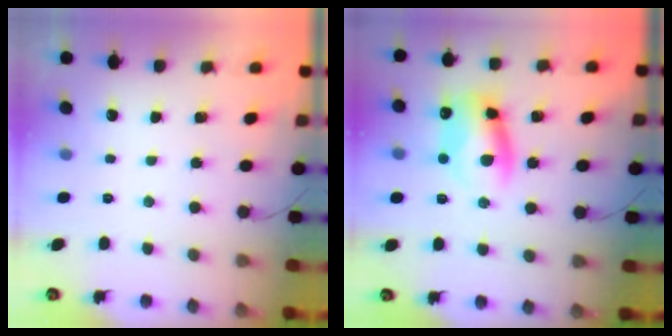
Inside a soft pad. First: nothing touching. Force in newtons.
{"total": 10.0, "press": 9.9, "slide": 1.5}